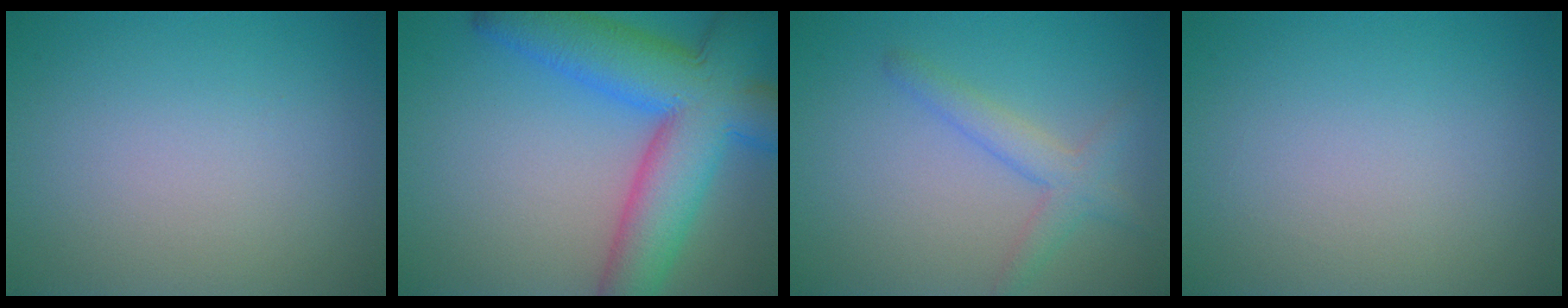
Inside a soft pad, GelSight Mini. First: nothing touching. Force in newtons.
{"total": 11.7, "press": 11.7, "slide": 0.5}
{"total": 2.7, "press": 2.7, "slide": 0.1}
{"total": 0.0}